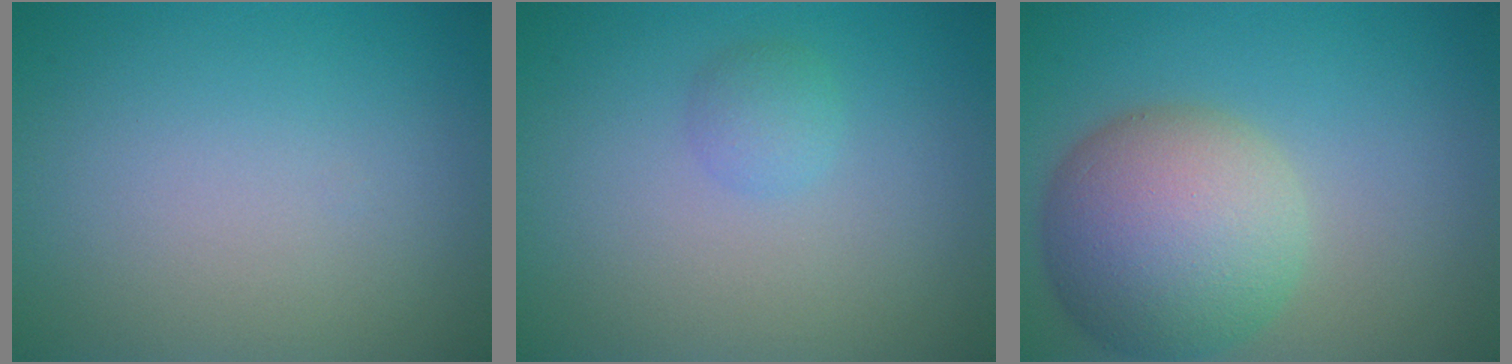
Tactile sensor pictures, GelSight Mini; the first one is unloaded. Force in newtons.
{"total": 1.3, "press": 1.3, "slide": 0.0}
{"total": 9.0, "press": 9.0, "slide": 0.5}